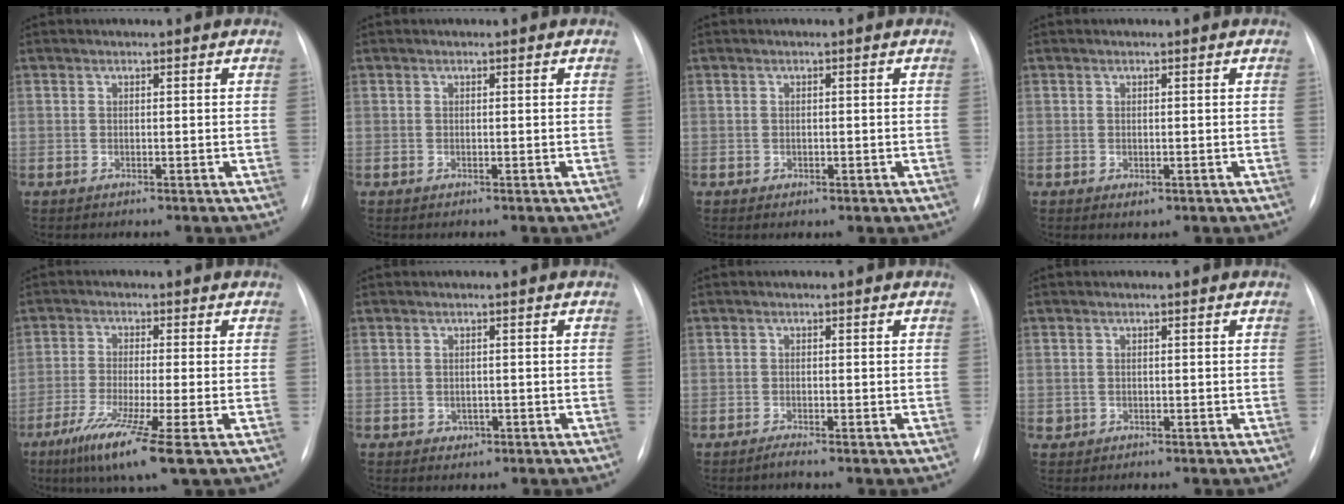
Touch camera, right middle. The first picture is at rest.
{"total": 0.0}
{"total": 1.0, "force": [-0.4, 0.8, 0.6], "torque": [-0.010, 0.001, -0.001]}
{"total": 1.0, "force": [-0.4, 0.6, 0.7], "torque": [-0.008, -0.002, -0.001]}
{"total": 9.7, "force": [-5.1, -0.4, 8.2], "torque": [-0.155, -0.034, -0.091]}
{"total": 1.3, "force": [-0.4, 1.1, 0.4], "torque": [-0.005, 0.002, -0.003]}
{"total": 0.8, "force": [-0.7, -0.2, 0.4], "torque": [-0.008, -0.001, -0.013]}
{"total": 0.7, "force": [-0.1, 0.7, 0.1], "torque": [0.002, 0.004, -0.002]}